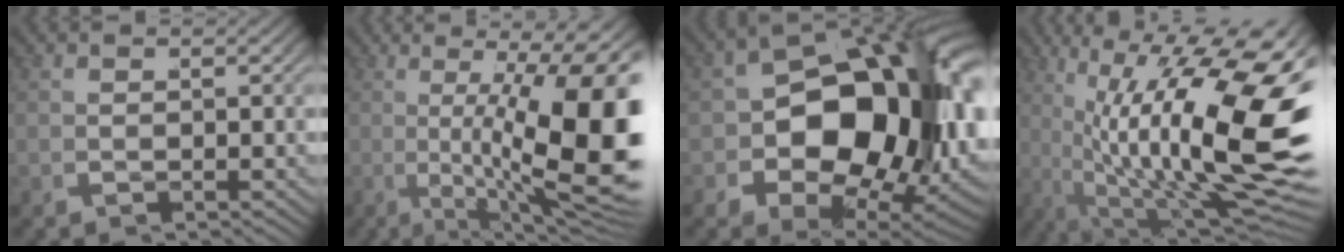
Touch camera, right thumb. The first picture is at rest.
{"total": 16.1, "force": [-0.3, 6.7, 14.6], "torque": [-0.216, -0.022, 0.008]}
{"total": 22.6, "force": [-0.8, 14.3, 17.5], "torque": [-0.287, -0.058, 0.016]}
{"total": 18.6, "force": [-1.0, 8.6, 16.4], "torque": [-0.257, -0.051, 0.018]}